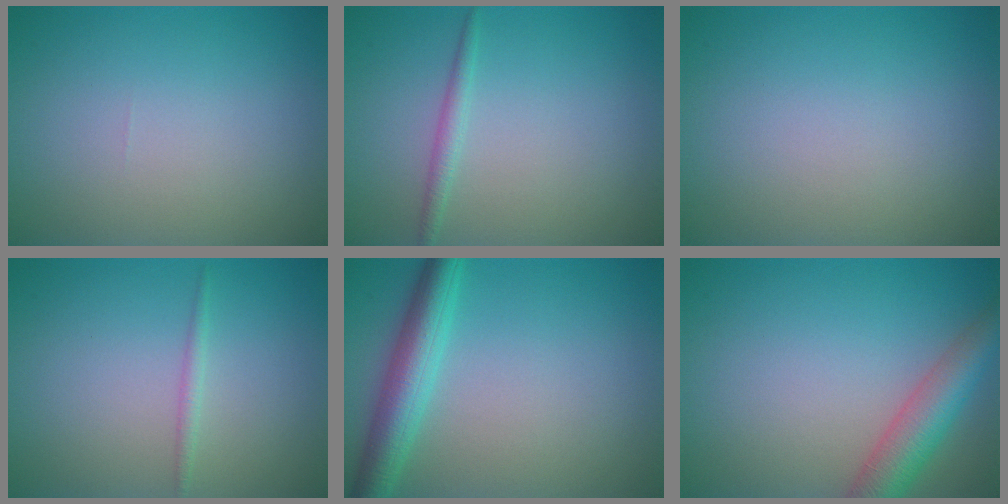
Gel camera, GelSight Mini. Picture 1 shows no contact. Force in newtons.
{"total": 1.3, "press": 1.3, "slide": 0.1}
{"total": 0.0}
{"total": 0.9, "press": 0.9, "slide": 0.1}
{"total": 4.6, "press": 4.6, "slide": 0.1}
{"total": 5.0, "press": 5.0, "slide": 0.3}